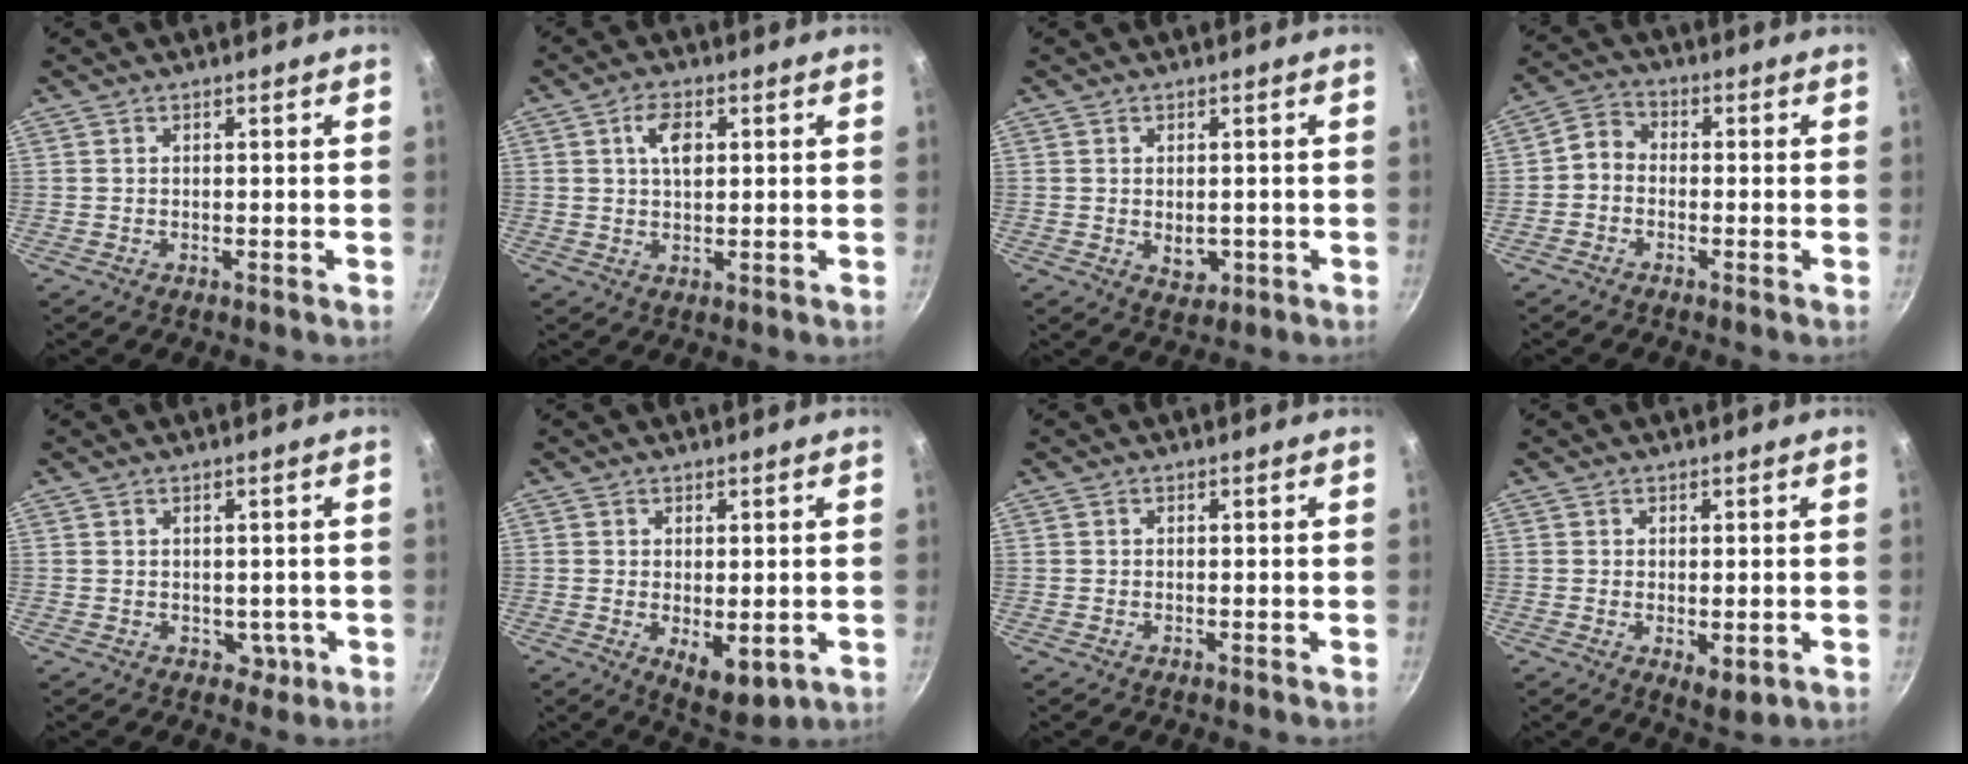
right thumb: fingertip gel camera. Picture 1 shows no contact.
{"total": 5.2, "force": [1.5, 2.8, 4.1], "torque": [-0.060, -0.002, 0.025]}
{"total": 3.4, "force": [-0.4, 2.4, 2.4], "torque": [-0.028, -0.004, 0.002]}
{"total": 3.7, "force": [-1.3, 2.9, 2.0], "torque": [-0.037, 0.025, -0.040]}
{"total": 2.2, "force": [-0.3, 1.9, 1.1], "torque": [0.005, 0.007, 0.005]}
{"total": 6.6, "force": [-0.7, 3.4, 5.6], "torque": [-0.070, -0.020, 0.002]}
{"total": 0.0}
{"total": 3.7, "force": [-0.4, 1.8, 3.2], "torque": [-0.050, -0.016, -0.002]}